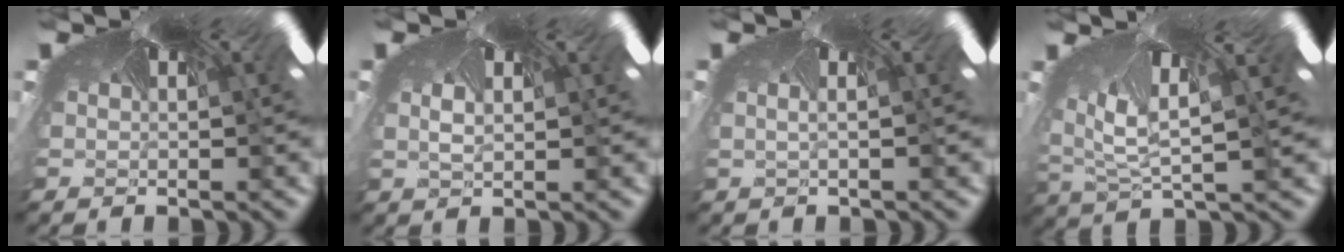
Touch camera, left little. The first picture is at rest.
{"total": 1.7, "force": [-1.4, 0.5, 0.9], "torque": [-0.021, -0.024, -0.004]}
{"total": 2.4, "force": [-2.4, -0.1, 0.5], "torque": [-0.019, -0.029, -0.018]}
{"total": 4.6, "force": [-4.5, 0.2, -0.5], "torque": [-0.031, -0.087, -0.046]}